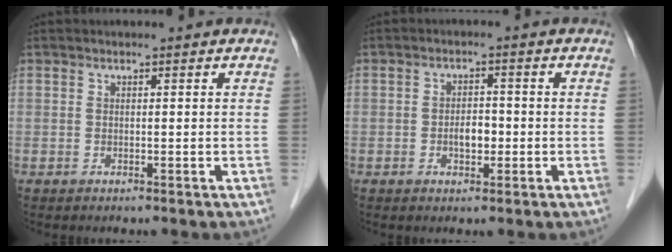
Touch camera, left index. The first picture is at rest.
{"total": 2.9, "force": [-1.0, 1.5, 2.3], "torque": [-0.038, 0.001, -0.014]}